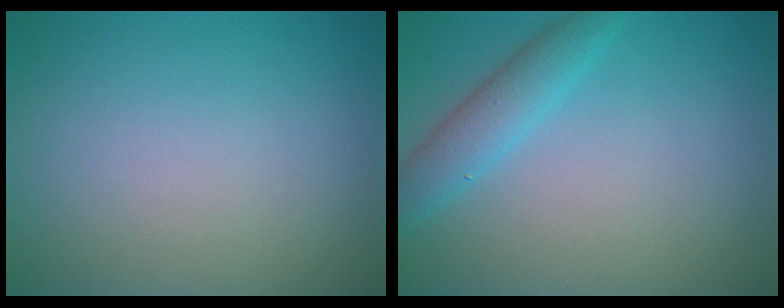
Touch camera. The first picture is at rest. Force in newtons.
{"total": 2.9, "press": 2.9, "slide": 0.2}